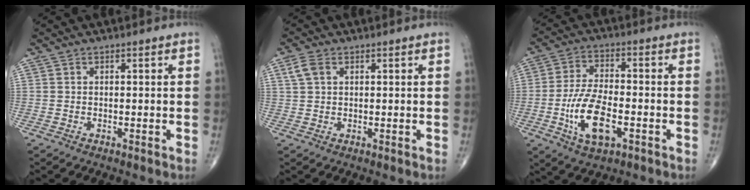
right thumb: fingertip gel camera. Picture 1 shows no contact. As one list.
[{"total": 3.1, "force": [1.2, 1.9, 2.1], "torque": [-0.050, 0.010, 0.028]}, {"total": 11.8, "force": [-3.6, 5.4, 9.8], "torque": [-0.186, 0.010, -0.066]}]